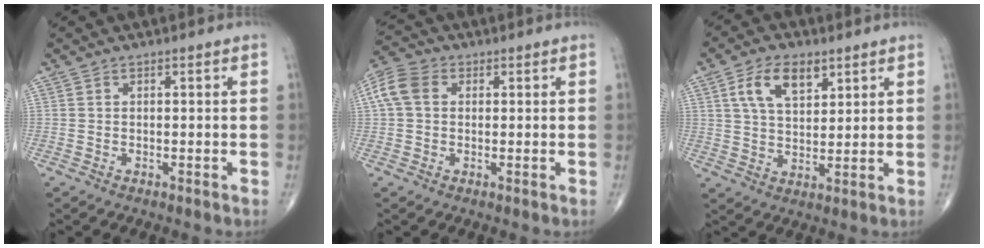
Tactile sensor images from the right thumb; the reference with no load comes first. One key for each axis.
{"total": 6.6, "fx": 1.3, "fy": 5.0, "fz": 4.2, "tx": -0.095, "ty": 0.024, "tz": 0.019}
{"total": 9.0, "fx": 4.2, "fy": 4.9, "fz": 6.3, "tx": -0.097, "ty": -0.014, "tz": 0.079}